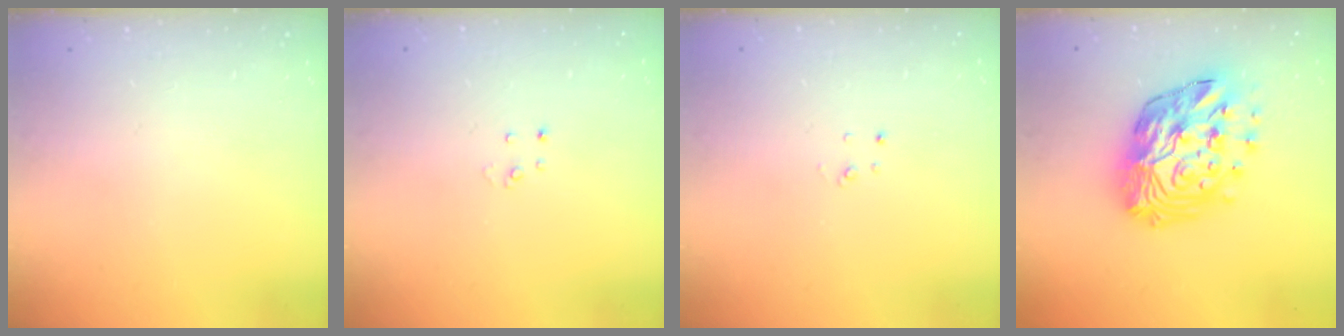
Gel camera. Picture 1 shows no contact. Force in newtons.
{"total": 2.6, "press": 2.6, "slide": 0.3}
{"total": 2.2, "press": 2.2, "slide": 0.2}
{"total": 18.7, "press": 18.7, "slide": 1.4}